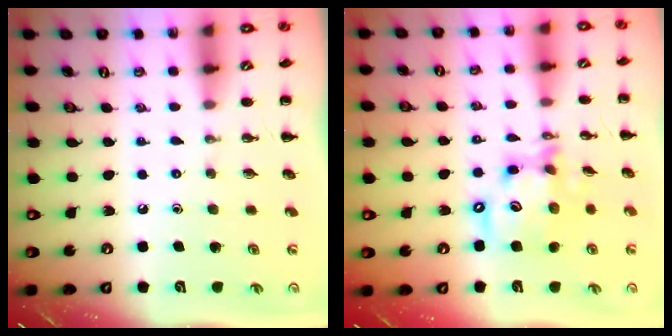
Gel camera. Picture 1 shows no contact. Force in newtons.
{"total": 15.1, "press": 14.6, "slide": 3.6}